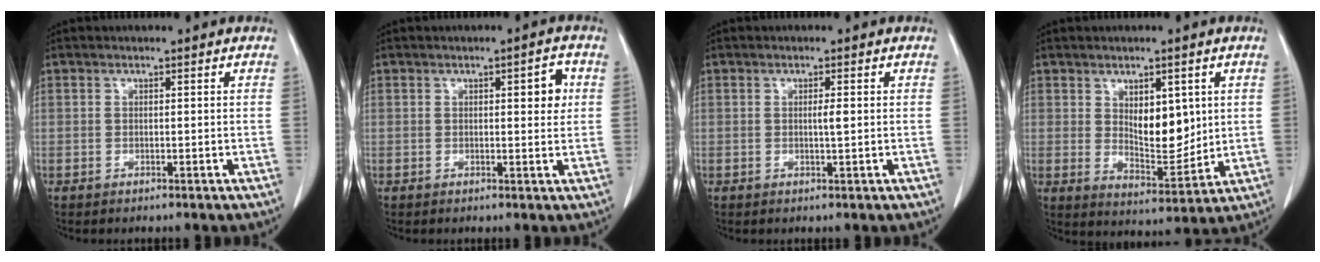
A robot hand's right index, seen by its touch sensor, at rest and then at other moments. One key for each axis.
{"total": 3.5, "fx": 0.9, "fy": 1.0, "fz": 3.2, "tx": -0.041, "ty": 0.001, "tz": 0.009}
{"total": 1.3, "fx": 0.1, "fy": 0.0, "fz": 1.3, "tx": -0.029, "ty": -0.001, "tz": 0.001}
{"total": 8.0, "fx": 2.0, "fy": 3.7, "fz": 6.8, "tx": -0.108, "ty": -0.011, "tz": 0.044}